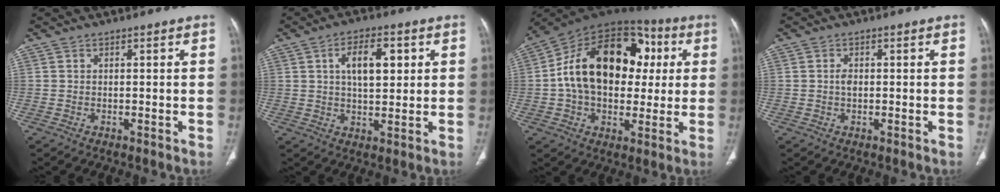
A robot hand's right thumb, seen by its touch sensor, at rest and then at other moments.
{"total": 8.8, "force": [2.6, 4.3, 7.3], "torque": [-0.101, -0.005, 0.044]}
{"total": 24.1, "force": [2.6, 16.2, 17.6], "torque": [-0.268, 0.031, 0.037]}
{"total": 1.6, "force": [0.1, 1.0, 1.2], "torque": [-0.021, 0.001, 0.001]}